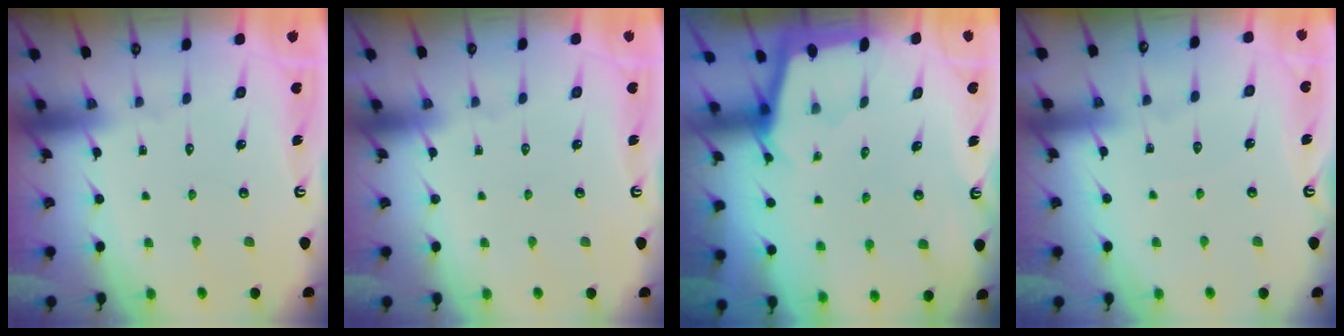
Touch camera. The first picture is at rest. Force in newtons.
{"total": 0.0}
{"total": 1.8, "press": 1.7, "slide": 0.1}
{"total": 3.9, "press": 3.9, "slide": 0.6}